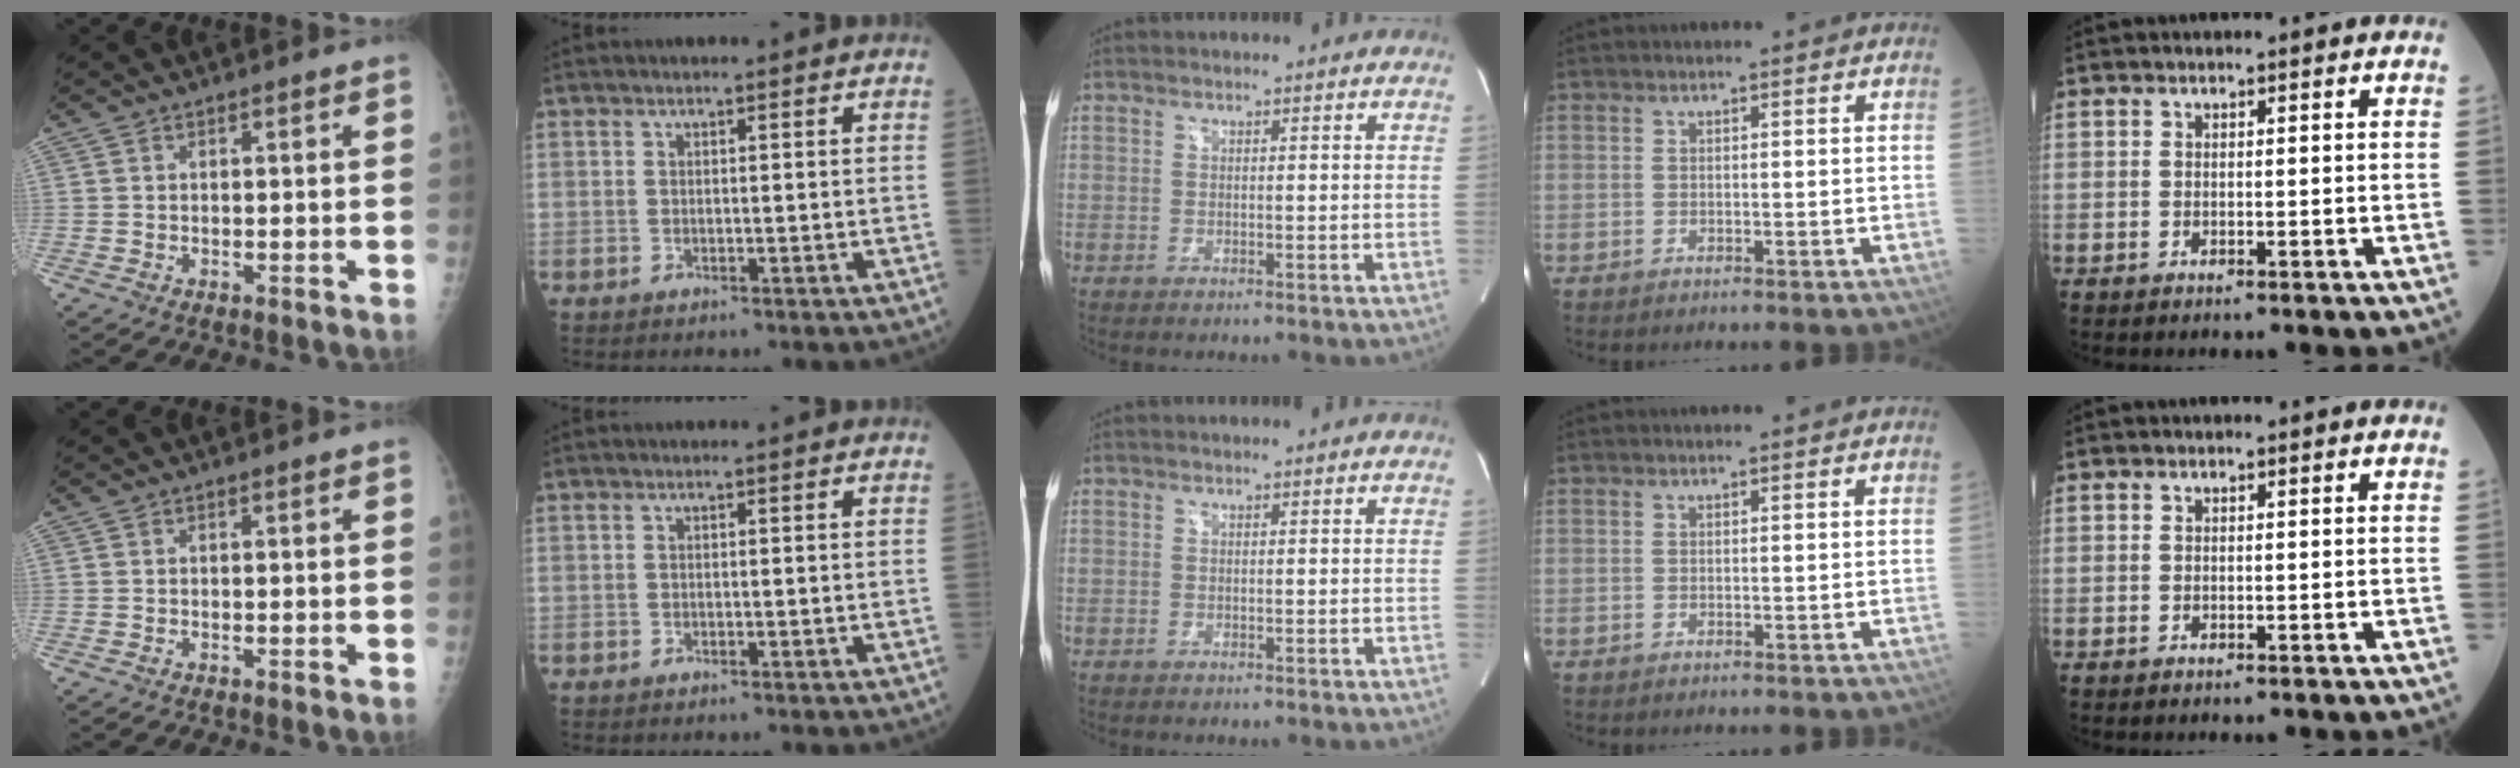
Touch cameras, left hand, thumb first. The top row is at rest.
{}